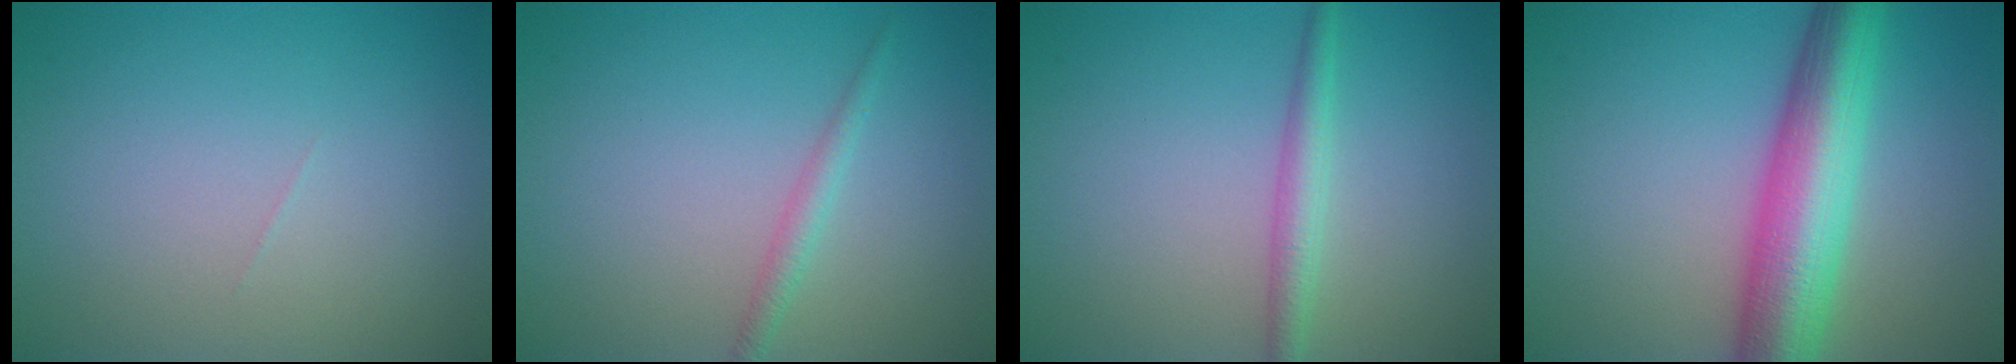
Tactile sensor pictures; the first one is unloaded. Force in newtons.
{"total": 1.4, "press": 1.4, "slide": 0.0}
{"total": 2.2, "press": 2.2, "slide": 0.1}
{"total": 8.9, "press": 8.9, "slide": 0.3}